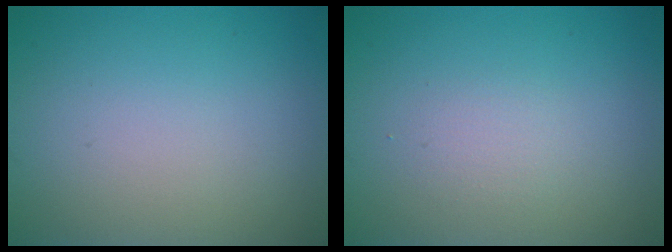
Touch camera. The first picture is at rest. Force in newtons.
{"total": 1.1, "press": 1.1, "slide": 0.1}